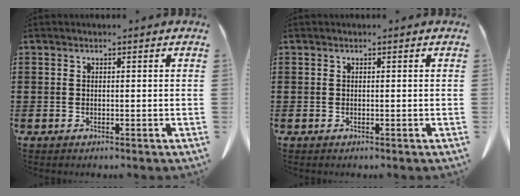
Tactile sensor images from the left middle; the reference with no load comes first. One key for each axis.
{"total": 0.0}